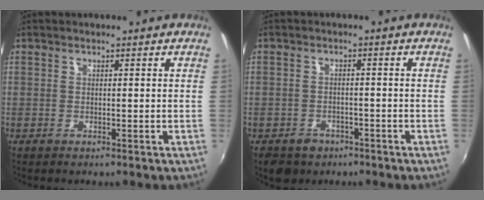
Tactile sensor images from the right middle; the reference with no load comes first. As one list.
[{"total": 5.5, "force": [-3.6, 3.9, 1.7], "torque": [-0.047, 0.002, -0.050]}]